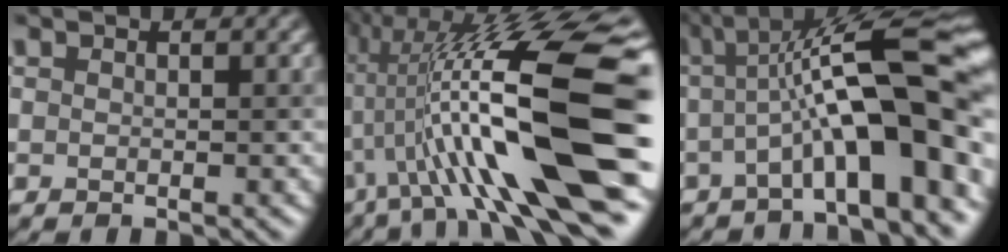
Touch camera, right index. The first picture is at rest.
{"total": 15.7, "force": [-0.7, 3.2, 15.4], "torque": [-0.259, 0.026, -0.009]}
{"total": 13.2, "force": [-0.3, 3.1, 12.8], "torque": [-0.186, 0.025, -0.009]}